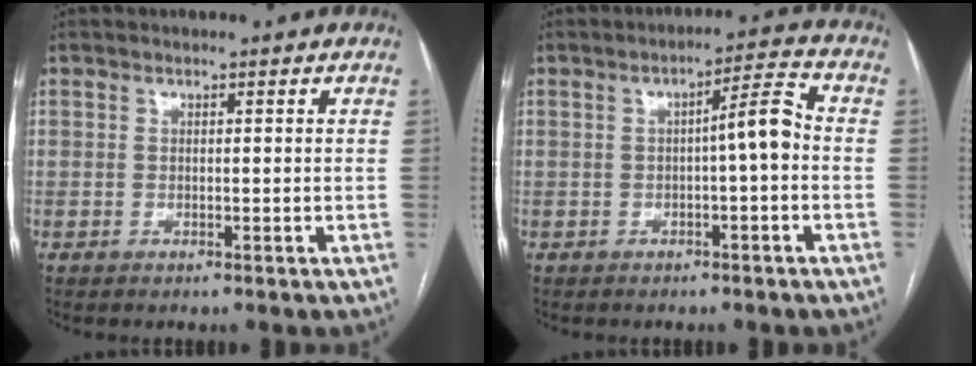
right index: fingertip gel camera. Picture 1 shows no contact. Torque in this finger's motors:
{"motor_torque": [0.39, 0.03, 0.18, 0.05]}